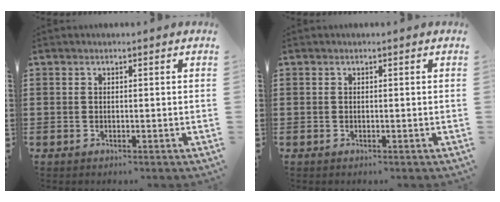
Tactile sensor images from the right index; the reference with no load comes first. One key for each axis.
{"total": 0.0}